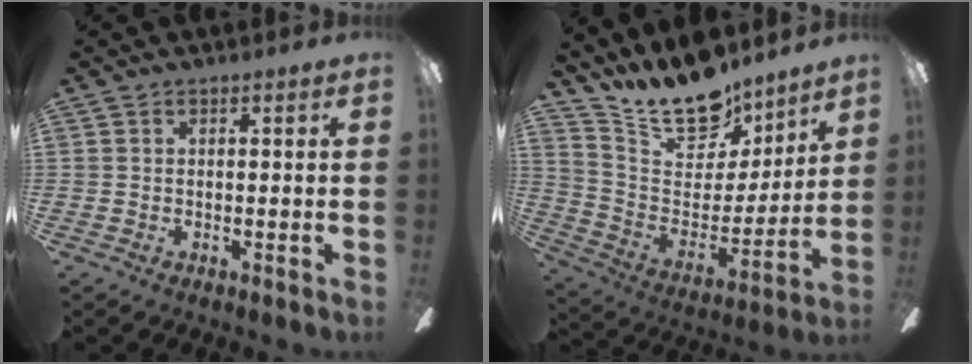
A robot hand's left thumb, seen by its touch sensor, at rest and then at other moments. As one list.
[{"total": 16.8, "force": [13.8, 7.6, 6.0], "torque": [-0.125, -0.098, 0.251]}]